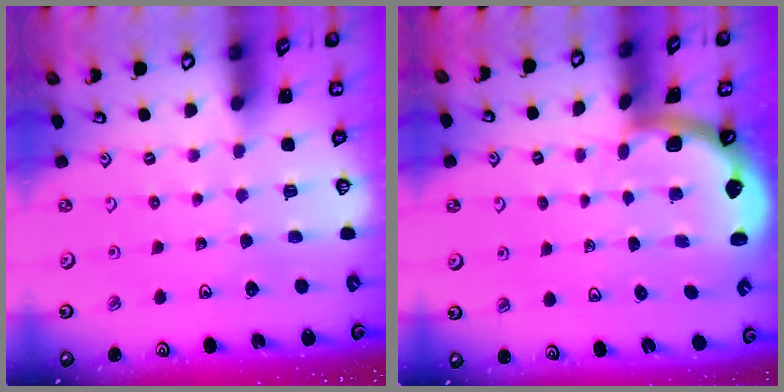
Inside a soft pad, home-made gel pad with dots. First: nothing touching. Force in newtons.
{"total": 1.2, "press": 1.2, "slide": 0.1}